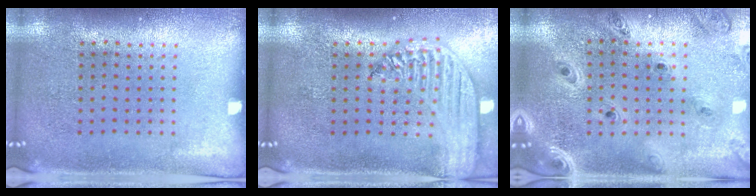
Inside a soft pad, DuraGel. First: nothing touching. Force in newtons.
{"total": 2.6, "press": 2.1, "slide": 1.5}
{"total": 1.4, "press": 1.3, "slide": 0.2}